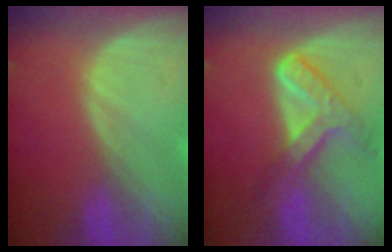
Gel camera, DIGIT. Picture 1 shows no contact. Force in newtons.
{"total": 7.2, "press": 6.0, "slide": 4.0}